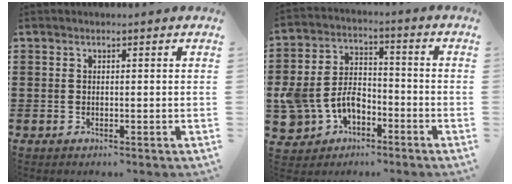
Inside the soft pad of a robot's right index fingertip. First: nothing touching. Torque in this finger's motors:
{"motor_torque": [0.73, -0.39, 0.50, 0.21]}